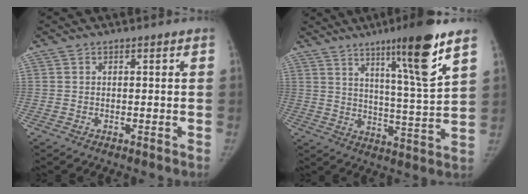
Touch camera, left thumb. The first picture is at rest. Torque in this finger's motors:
{"motor_torque": [1.35, 0.44, 1.40, -1.11, 0.39]}